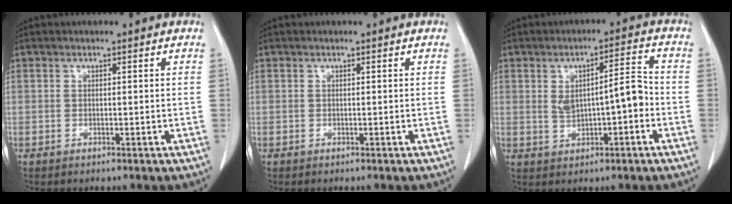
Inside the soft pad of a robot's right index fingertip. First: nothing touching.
{"total": 0.0}
{"total": 7.0, "force": [-0.5, 2.1, 6.6], "torque": [-0.110, 0.024, 0.000]}